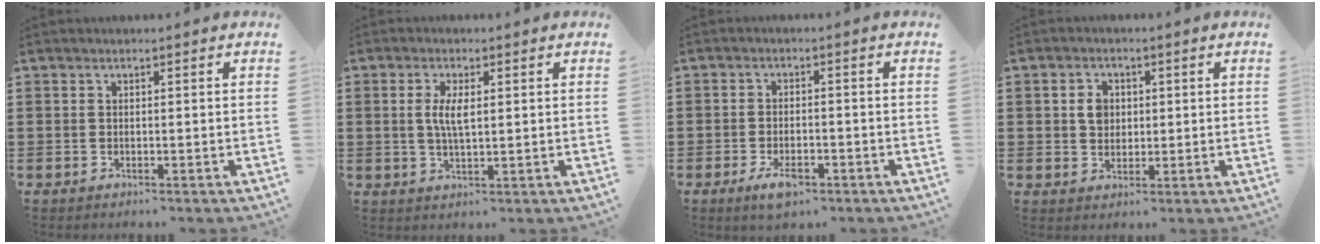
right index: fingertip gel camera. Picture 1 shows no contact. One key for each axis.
{"total": 4.1, "fx": 0.6, "fy": 1.3, "fz": 3.9, "tx": -0.077, "ty": 0.006, "tz": 0.009}
{"total": 3.5, "fx": -1.9, "fy": 1.5, "fz": 2.6, "tx": -0.056, "ty": 0.000, "tz": -0.037}
{"total": 3.5, "fx": 0.5, "fy": 2.8, "fz": 2.0, "tx": -0.047, "ty": 0.012, "tz": 0.007}